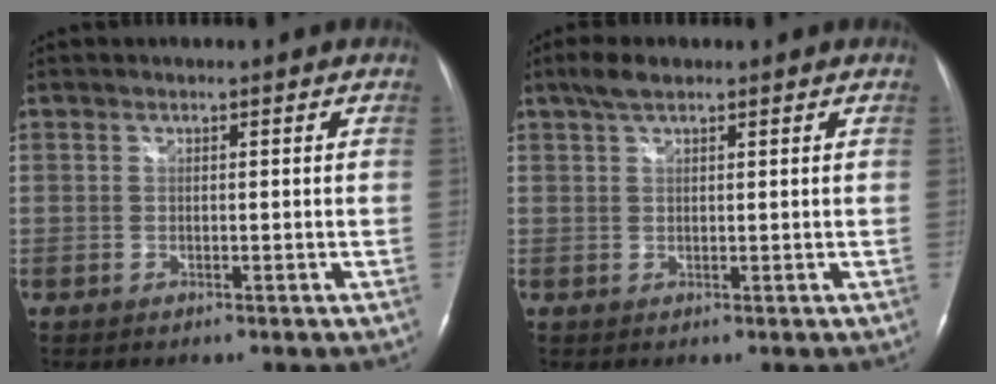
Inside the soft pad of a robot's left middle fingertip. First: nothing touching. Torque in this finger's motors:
{"motor_torque": [0.38, 0.23, -0.10, 0.02]}